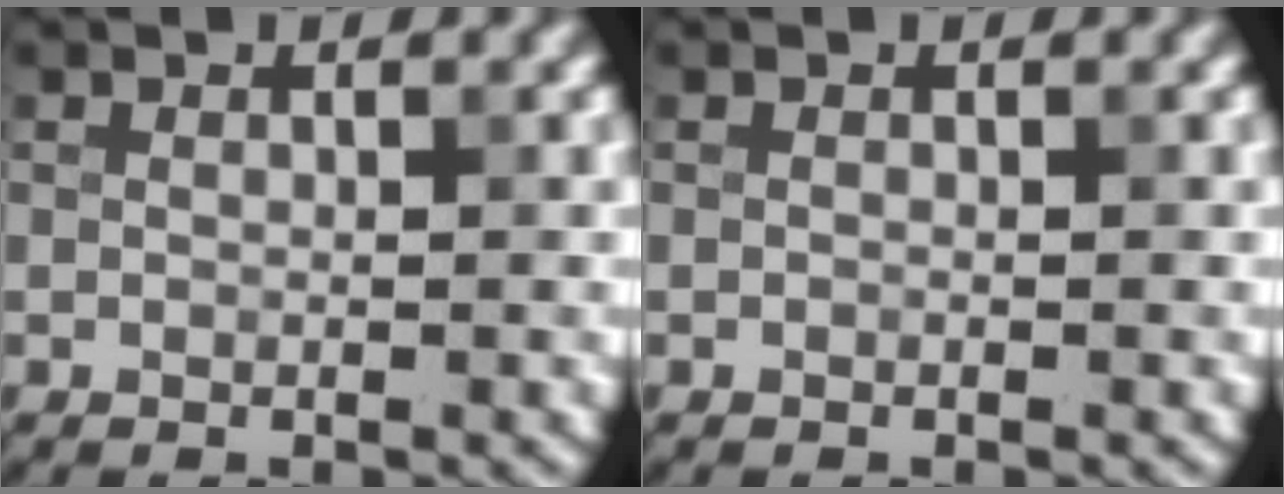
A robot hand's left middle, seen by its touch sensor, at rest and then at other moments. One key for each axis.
{"total": 0.0}